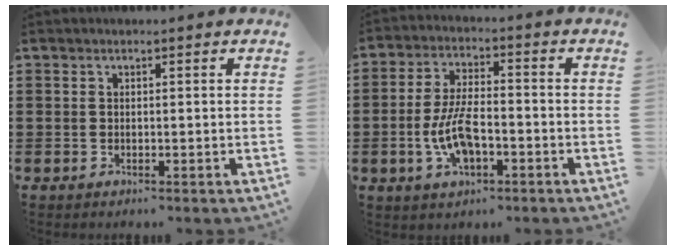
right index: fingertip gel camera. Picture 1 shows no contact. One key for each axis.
{"total": 8.2, "fx": -2.4, "fy": 3.4, "fz": 7.0, "tx": -0.152, "ty": -0.001, "tz": -0.047}